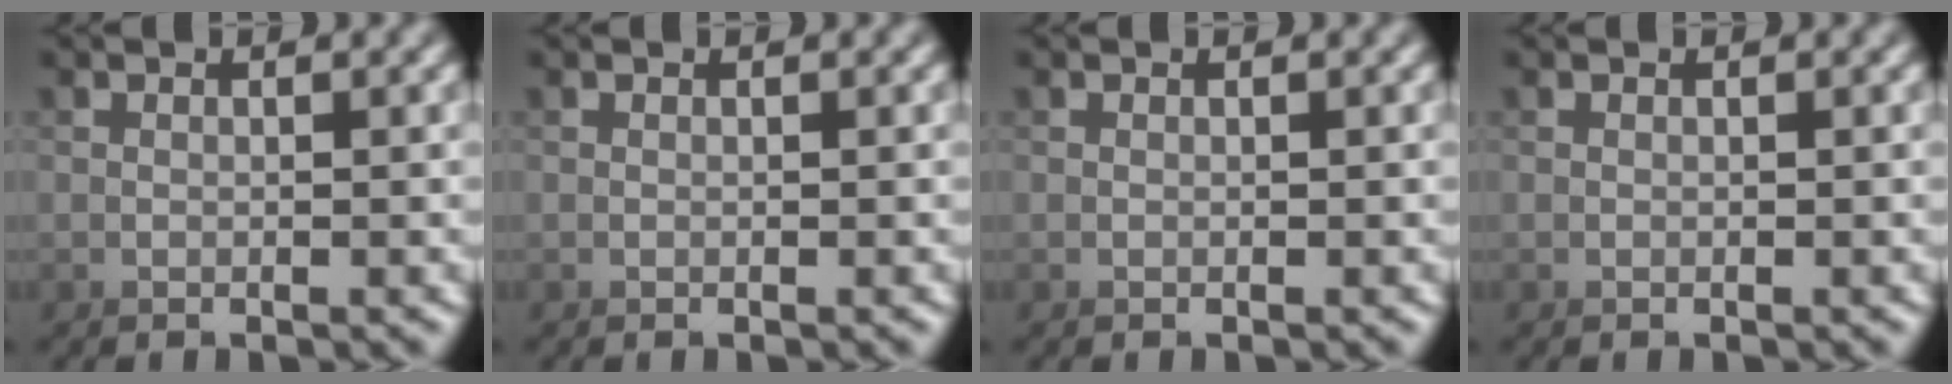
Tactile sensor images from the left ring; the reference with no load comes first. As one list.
[{"total": 0.0}, {"total": 0.0}, {"total": 0.0}]